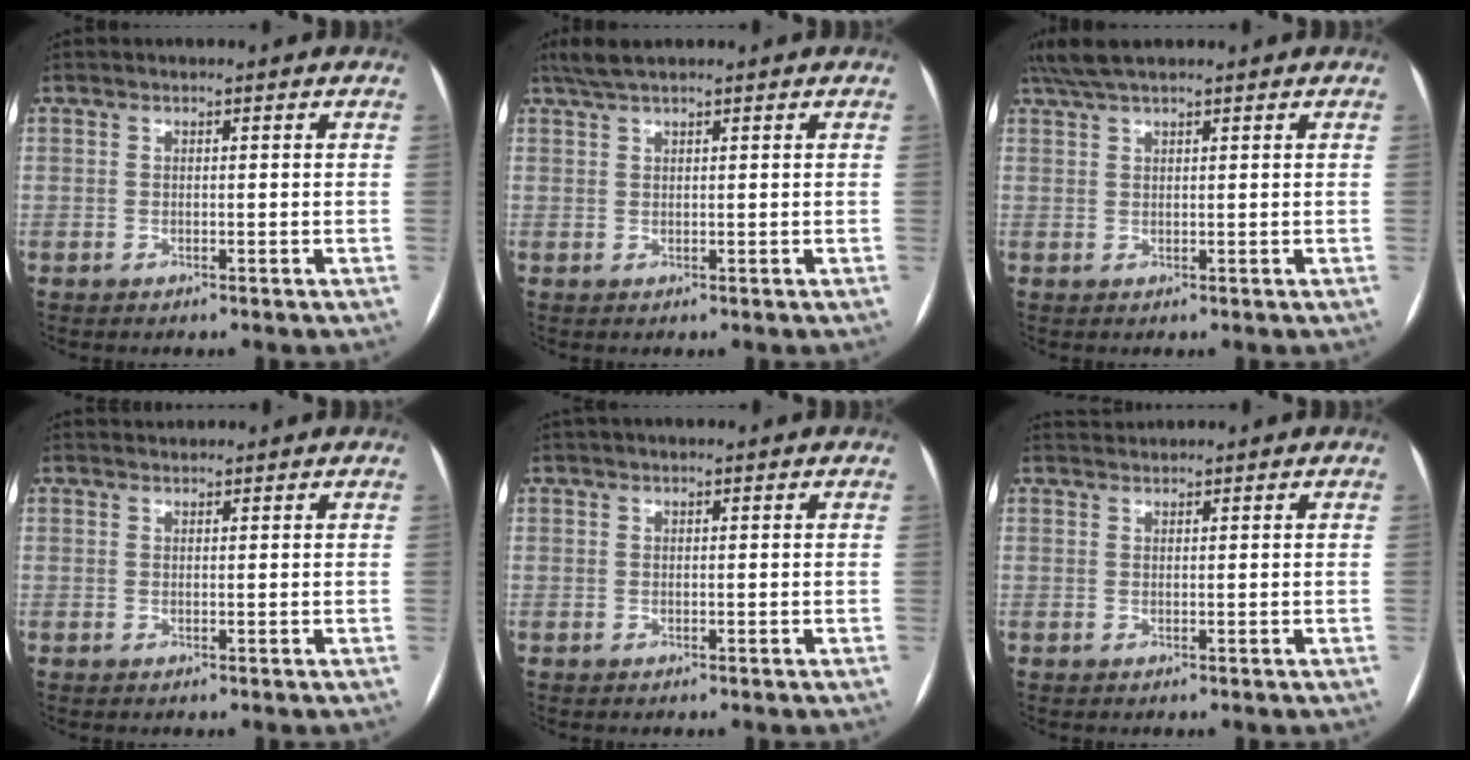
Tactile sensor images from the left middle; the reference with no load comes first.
{"total": 3.9, "force": [3.2, 0.3, 2.2], "torque": [-0.045, 0.021, 0.065]}
{"total": 5.5, "force": [4.6, 0.7, 3.0], "torque": [-0.058, 0.035, 0.087]}
{"total": 1.6, "force": [1.5, 0.2, 0.0], "torque": [-0.005, 0.020, 0.030]}
{"total": 2.0, "force": [1.7, 0.4, 1.1], "torque": [-0.015, 0.032, 0.028]}
{"total": 1.7, "force": [1.6, -0.1, -0.2], "torque": [-0.003, 0.016, 0.038]}